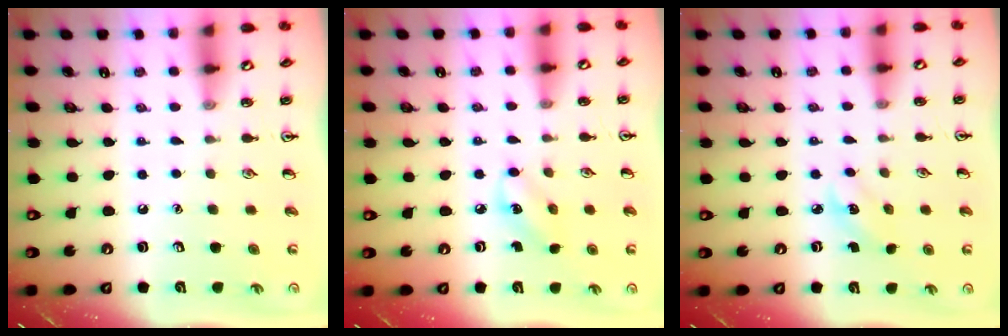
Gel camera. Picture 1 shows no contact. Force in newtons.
{"total": 3.5, "press": 3.4, "slide": 1.1}
{"total": 2.3, "press": 2.1, "slide": 0.8}